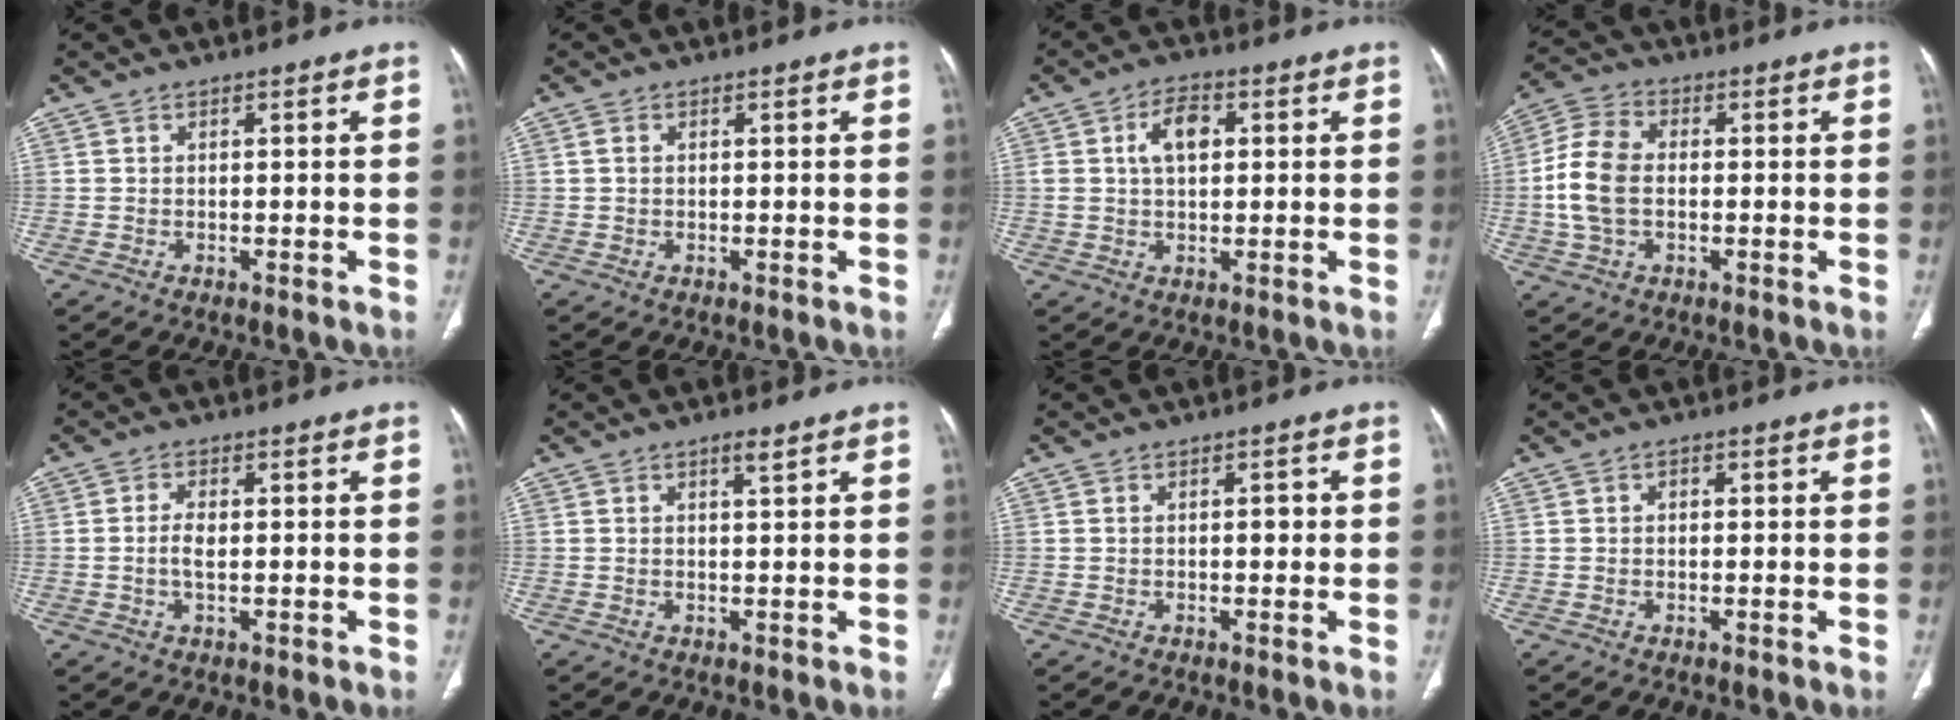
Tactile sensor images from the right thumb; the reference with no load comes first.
{"total": 1.0, "force": [0.1, 0.7, 0.6], "torque": [-0.014, 0.002, 0.004]}
{"total": 6.4, "force": [1.5, 3.8, 4.9], "torque": [-0.079, 0.010, 0.023]}
{"total": 10.0, "force": [-0.5, 6.5, 7.6], "torque": [-0.156, 0.020, -0.015]}
{"total": 3.2, "force": [-0.2, 1.6, 2.8], "torque": [-0.059, 0.002, -0.005]}
{"total": 1.6, "force": [1.1, 0.2, 1.2], "torque": [-0.022, -0.007, 0.020]}
{"total": 1.5, "force": [0.0, 0.9, 1.3], "torque": [-0.012, 0.002, -0.002]}
{"total": 1.0, "force": [0.2, 0.8, 0.6], "torque": [-0.005, 0.002, 0.000]}